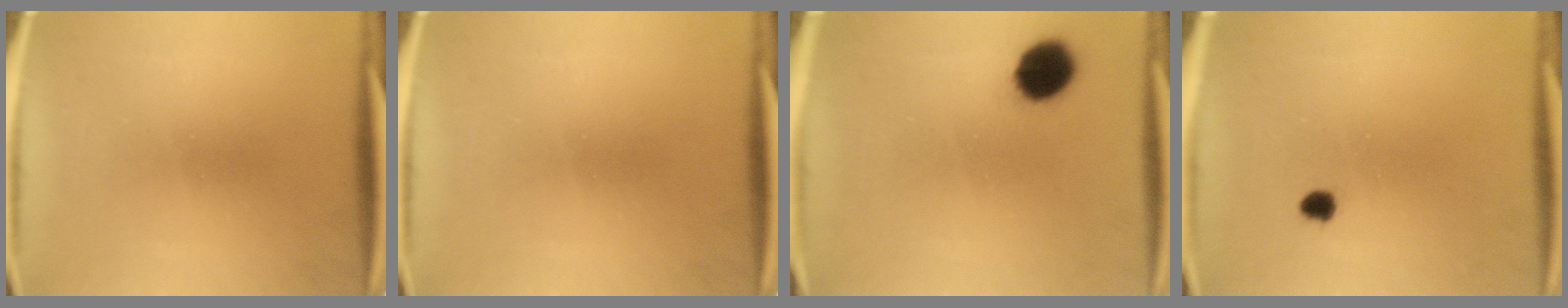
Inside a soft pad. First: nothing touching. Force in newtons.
{"total": 0.0}
{"total": 8.7}
{"total": 1.7}